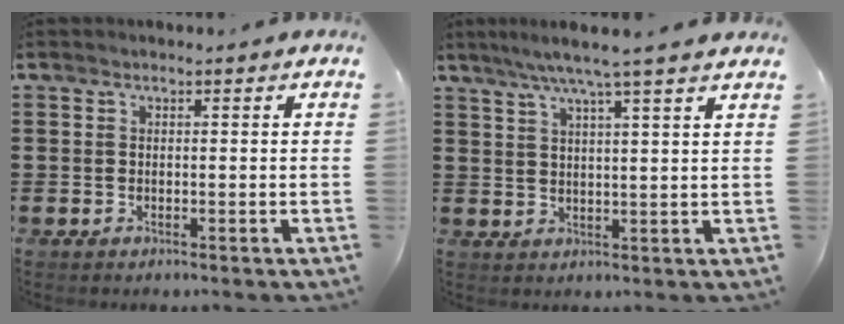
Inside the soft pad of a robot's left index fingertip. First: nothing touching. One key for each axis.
{"total": 5.3, "fx": 4.2, "fy": -0.9, "fz": 3.0, "tx": -0.070, "ty": -0.012, "tz": 0.072}